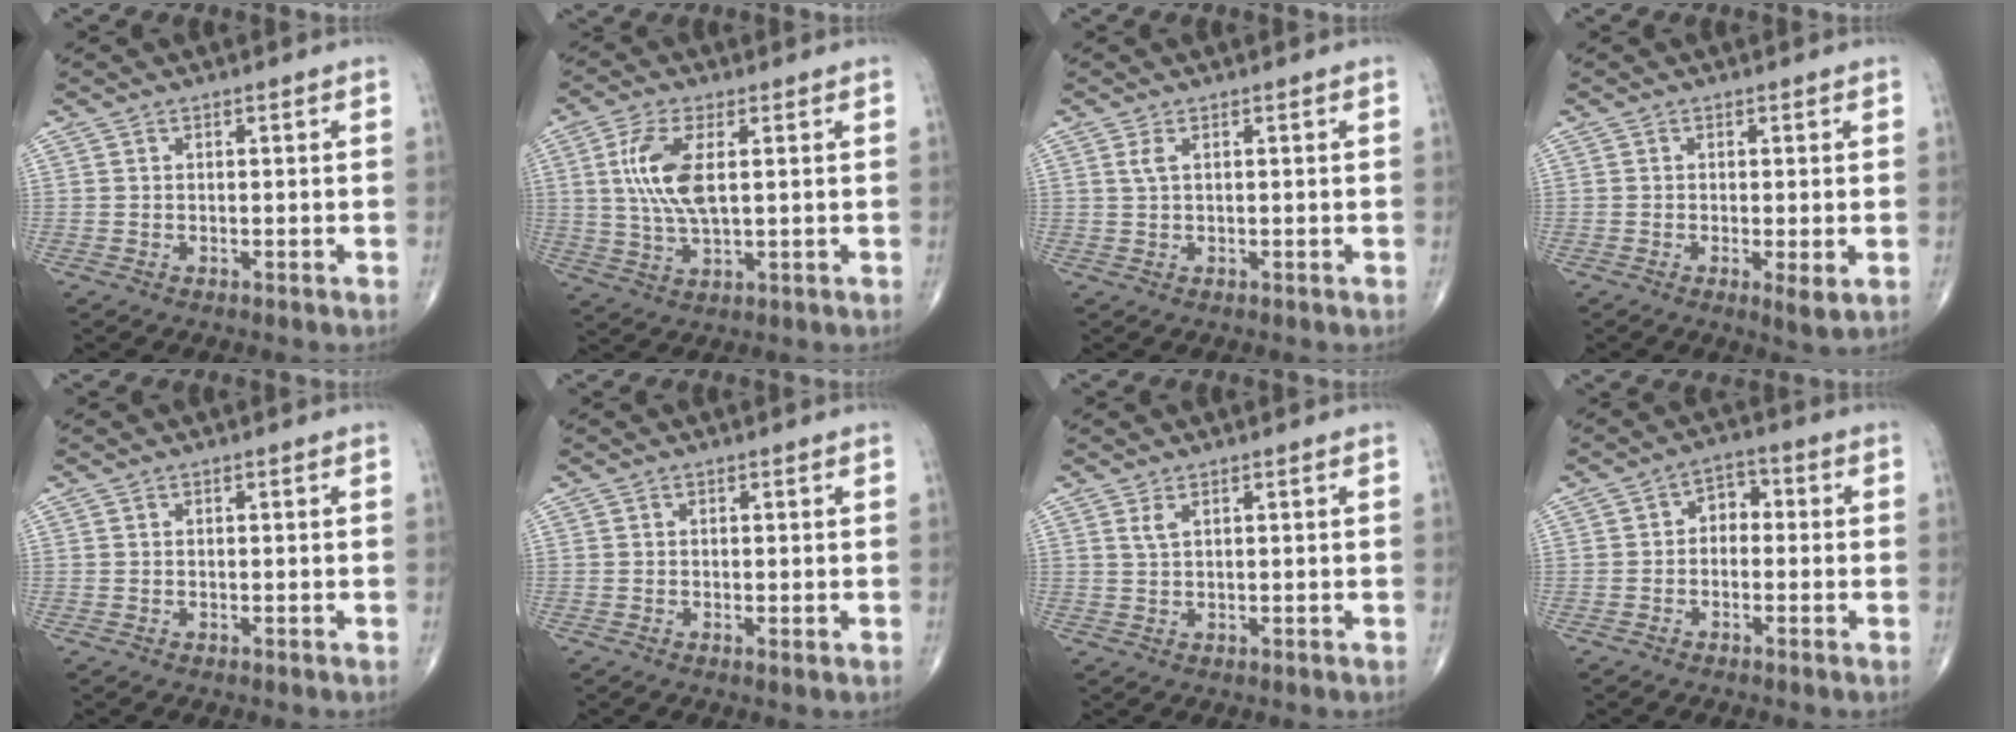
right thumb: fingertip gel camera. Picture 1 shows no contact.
{"total": 9.5, "force": [1.8, 3.7, 8.5], "torque": [-0.192, -0.005, 0.039]}
{"total": 1.4, "force": [0.5, 0.4, 1.2], "torque": [-0.034, 0.006, 0.013]}
{"total": 3.0, "force": [-0.4, 0.6, 2.9], "torque": [-0.053, -0.013, -0.009]}
{"total": 0.0}
{"total": 0.6, "force": [0.0, 0.1, 0.6], "torque": [-0.013, -0.004, -0.001]}
{"total": 1.4, "force": [0.8, 0.4, 1.2], "torque": [-0.027, 0.001, 0.020]}
{"total": 4.0, "force": [-0.5, 3.0, 2.6], "torque": [-0.017, 0.022, -0.024]}